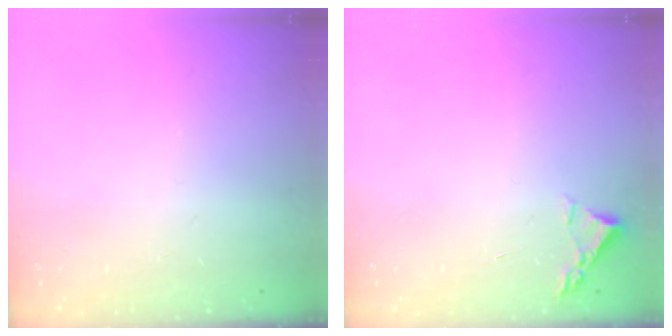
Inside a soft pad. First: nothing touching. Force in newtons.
{"total": 2.4, "press": 2.3, "slide": 0.3}